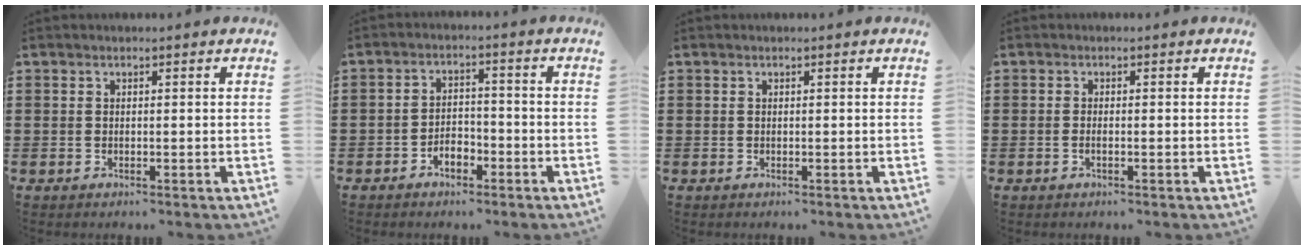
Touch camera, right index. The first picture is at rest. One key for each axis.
{"total": 3.3, "fx": -2.4, "fy": 1.6, "fz": 1.5, "tx": -0.030, "ty": 0.006, "tz": -0.048}
{"total": 0.0}
{"total": 0.7, "fx": -0.3, "fy": 0.0, "fz": 0.6, "tx": -0.014, "ty": -0.007, "tz": -0.004}